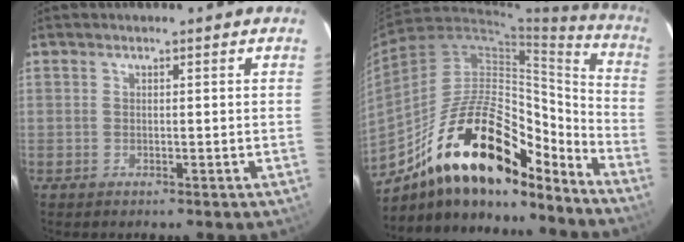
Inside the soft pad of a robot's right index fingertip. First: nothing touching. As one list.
[{"total": 23.7, "force": [-16.3, 8.6, 14.8], "torque": [-0.246, 0.012, -0.270]}]